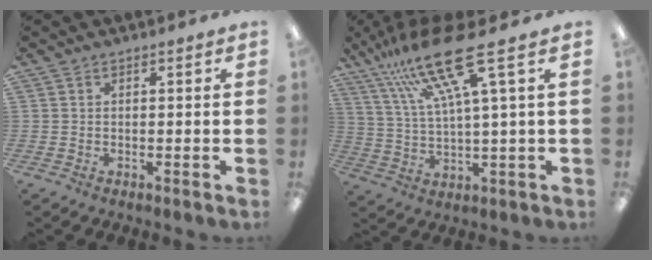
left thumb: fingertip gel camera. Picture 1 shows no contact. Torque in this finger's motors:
{"motor_torque": [0.51, 0.18, 1.84, -0.92, 0.17]}